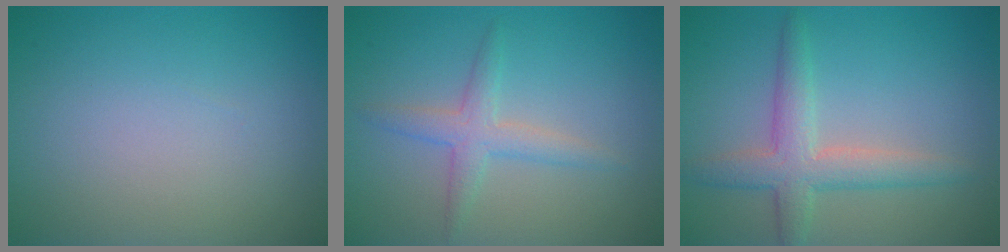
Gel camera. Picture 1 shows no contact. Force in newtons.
{"total": 2.5, "press": 2.5, "slide": 0.1}
{"total": 3.9, "press": 3.9, "slide": 0.1}